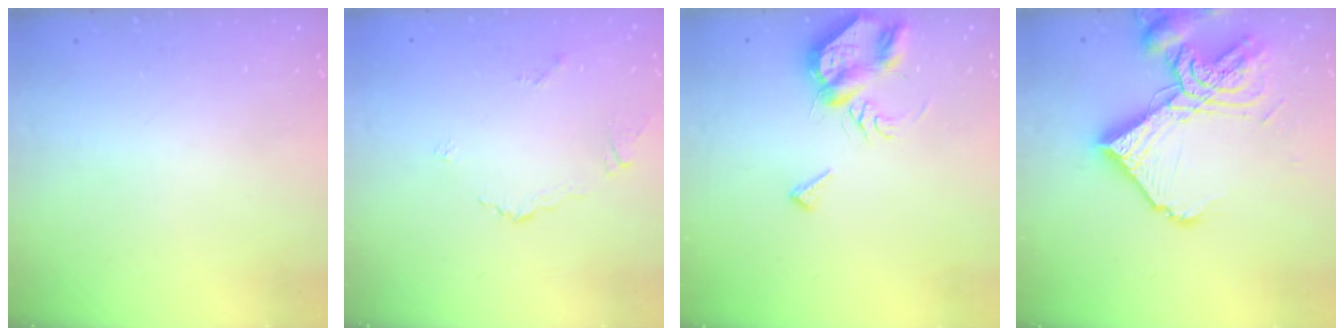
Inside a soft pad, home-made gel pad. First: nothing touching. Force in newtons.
{"total": 3.1, "press": 3.0, "slide": 0.6}
{"total": 10.1, "press": 10.1, "slide": 0.8}
{"total": 17.8, "press": 17.7, "slide": 1.9}